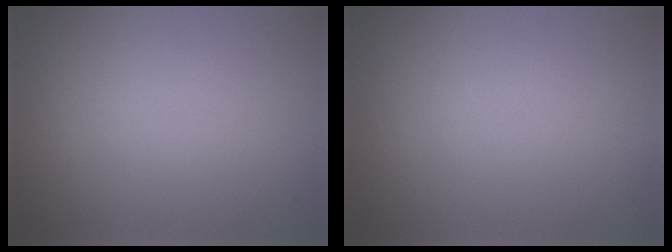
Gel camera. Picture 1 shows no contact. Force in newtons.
{"total": 0.0}